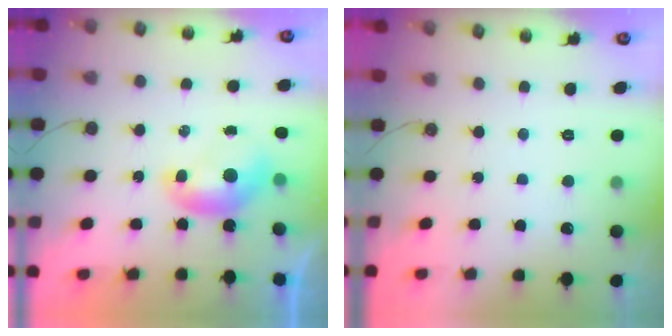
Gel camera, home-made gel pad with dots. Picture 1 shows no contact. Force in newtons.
{"total": 2.7, "press": 2.7, "slide": 0.3}